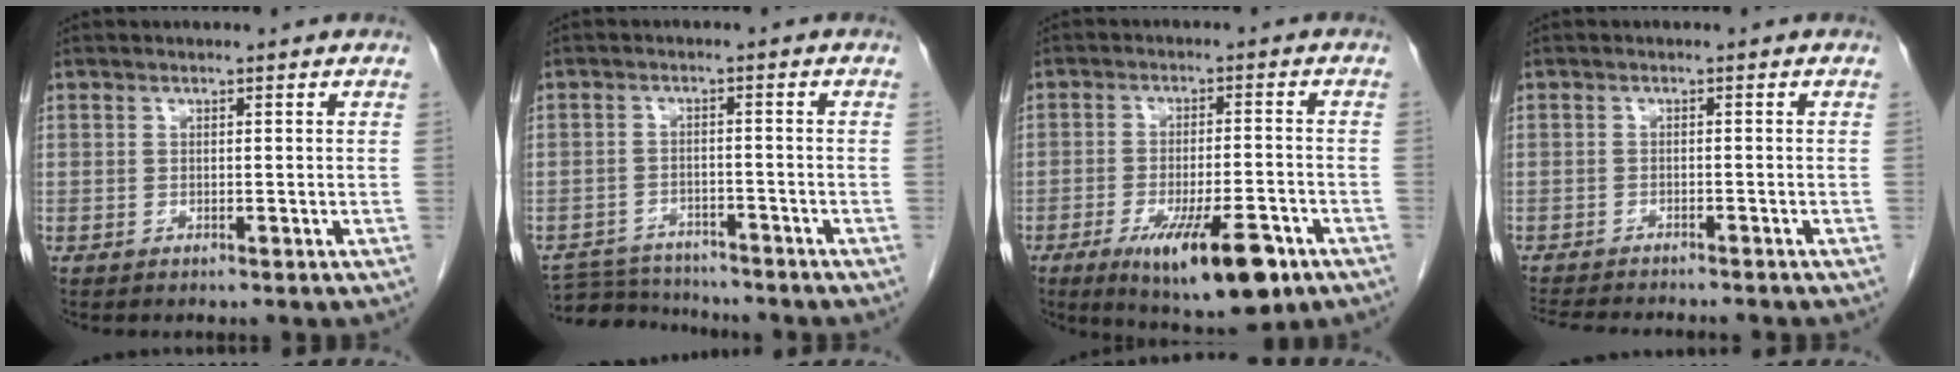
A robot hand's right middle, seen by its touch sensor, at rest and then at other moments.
{"total": 7.8, "force": [-7.6, 1.5, 0.9], "torque": [-0.015, 0.000, -0.124]}
{"total": 13.0, "force": [-7.1, 2.9, 10.5], "torque": [-0.154, -0.019, -0.102]}
{"total": 10.5, "force": [-9.6, 1.5, 4.1], "torque": [-0.062, -0.010, -0.132]}